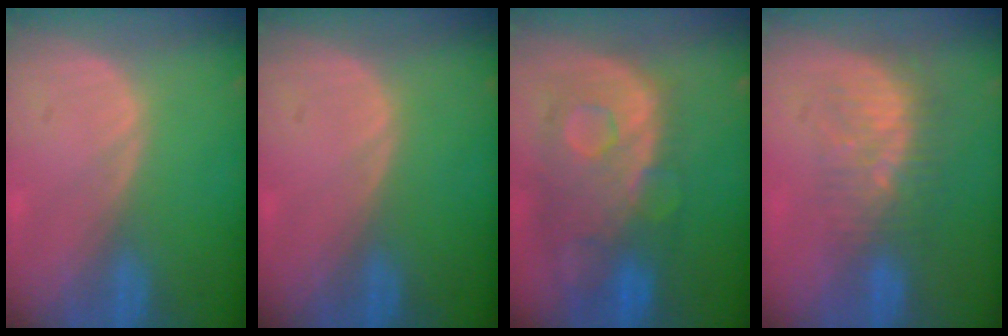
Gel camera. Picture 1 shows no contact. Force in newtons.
{"total": 0.0}
{"total": 11.3, "press": 9.8, "slide": 5.6}
{"total": 7.8, "press": 7.0, "slide": 3.3}